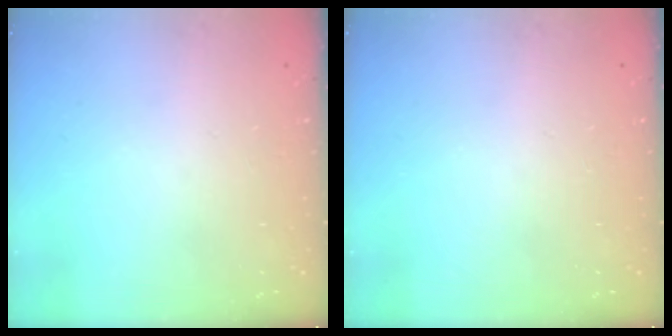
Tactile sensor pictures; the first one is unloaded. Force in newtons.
{"total": 0.0}